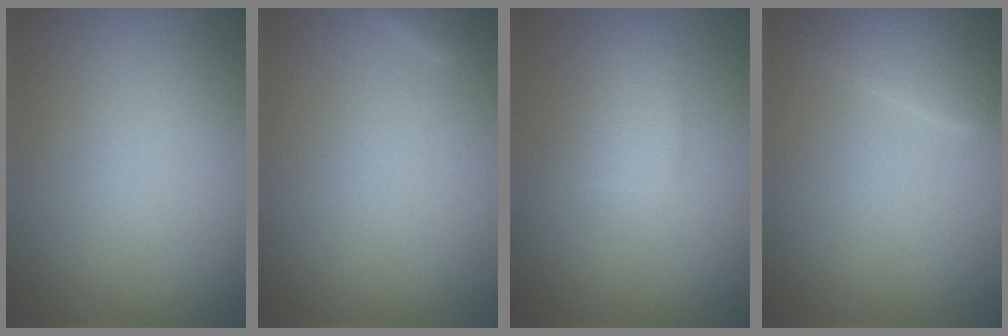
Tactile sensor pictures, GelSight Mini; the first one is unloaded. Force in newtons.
{"total": 0.8, "press": 0.8, "slide": 0.0}
{"total": 2.1, "press": 2.1, "slide": 0.0}
{"total": 2.7, "press": 2.7, "slide": 0.1}